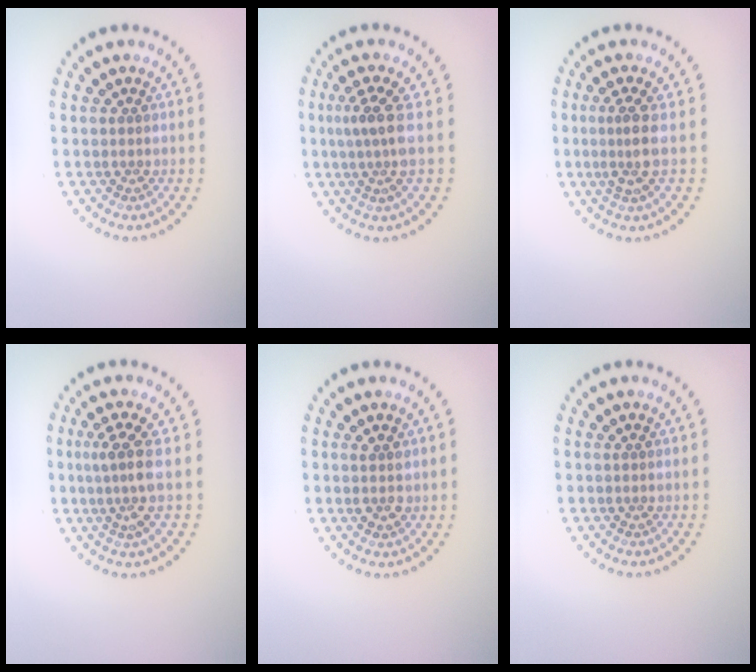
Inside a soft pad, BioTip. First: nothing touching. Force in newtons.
{"total": 2.9, "press": 2.1, "slide": 2.0}
{"total": 2.6, "press": 1.9, "slide": 1.7}
{"total": 2.7, "press": 2.0, "slide": 1.9}
{"total": 1.4, "press": 1.4, "slide": 0.5}
{"total": 0.0}